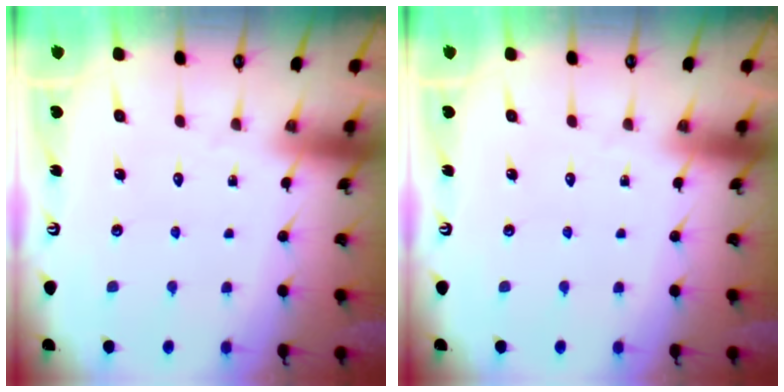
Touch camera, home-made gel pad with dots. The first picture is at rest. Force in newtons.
{"total": 0.0}